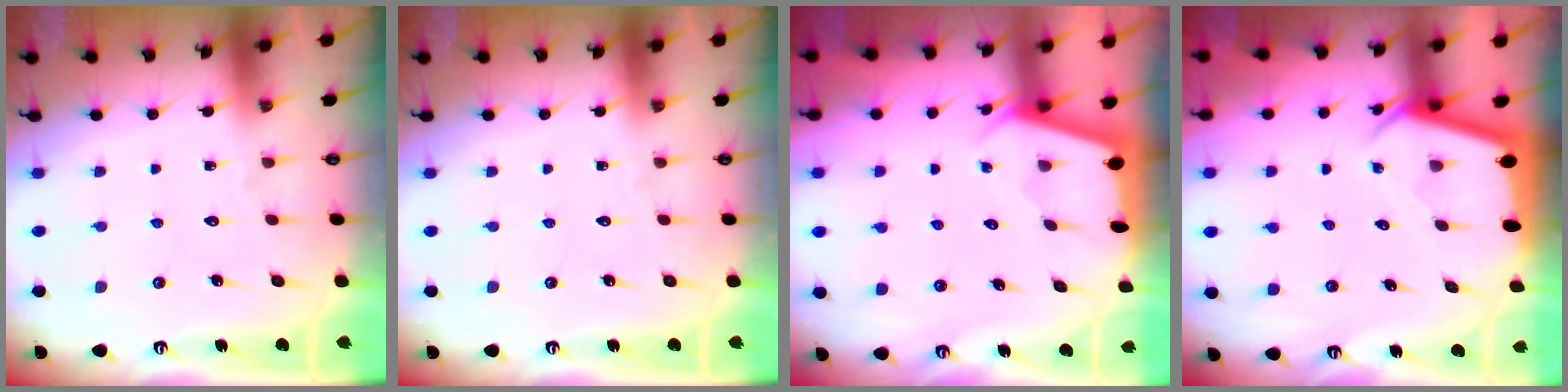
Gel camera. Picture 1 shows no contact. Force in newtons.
{"total": 0.0}
{"total": 2.3, "press": 2.3, "slide": 0.1}
{"total": 2.6, "press": 2.6, "slide": 0.3}